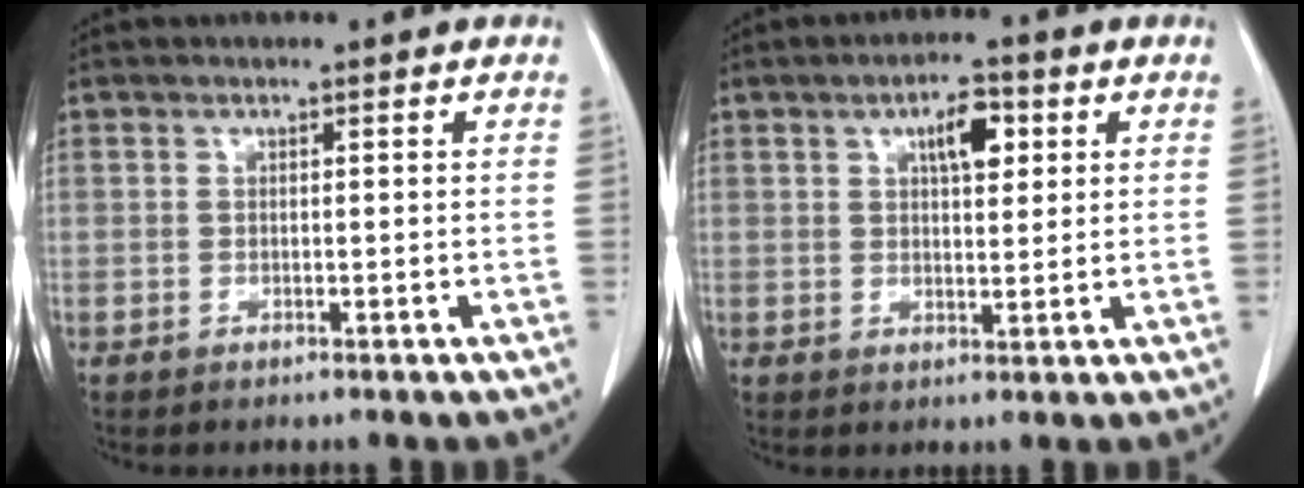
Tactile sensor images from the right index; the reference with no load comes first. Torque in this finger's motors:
{"motor_torque": [0.11, 0.07, 0.05, 0.03]}